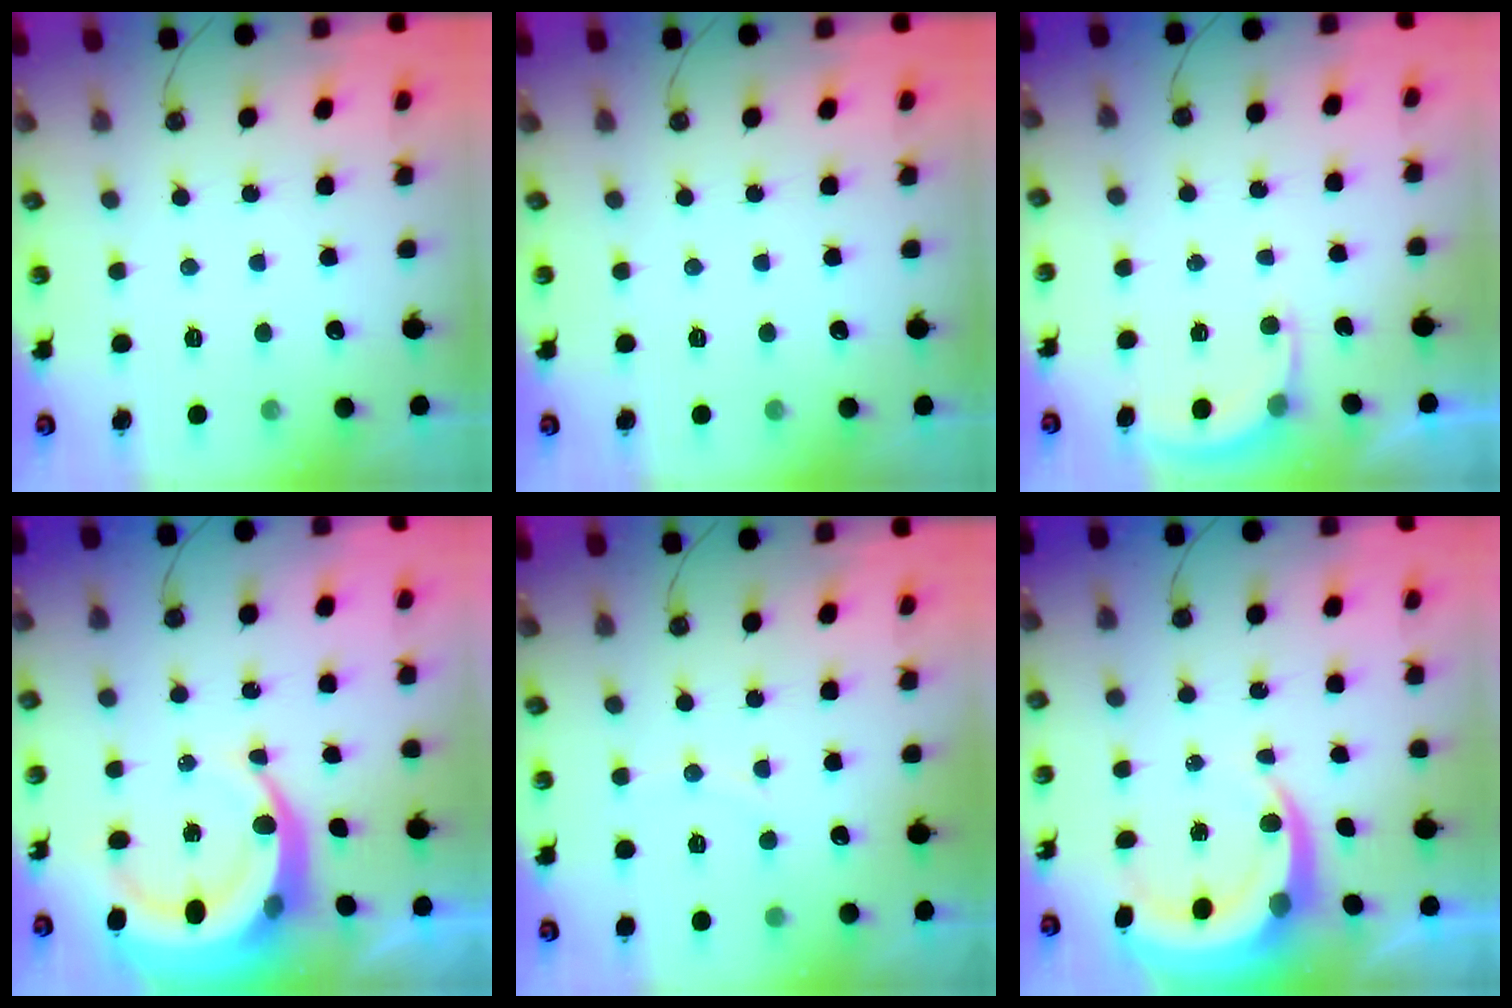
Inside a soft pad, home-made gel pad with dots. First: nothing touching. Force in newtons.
{"total": 0.0}
{"total": 2.7, "press": 2.7, "slide": 0.2}
{"total": 10.4, "press": 10.3, "slide": 1.3}
{"total": 5.1, "press": 4.9, "slide": 1.2}
{"total": 6.5, "press": 6.5, "slide": 0.8}